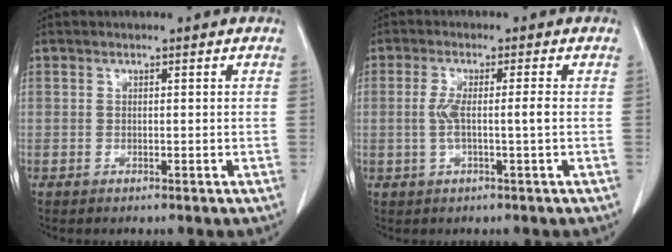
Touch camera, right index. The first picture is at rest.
{"total": 4.0, "force": [-0.4, -0.1, 4.0], "torque": [-0.084, 0.002, -0.004]}